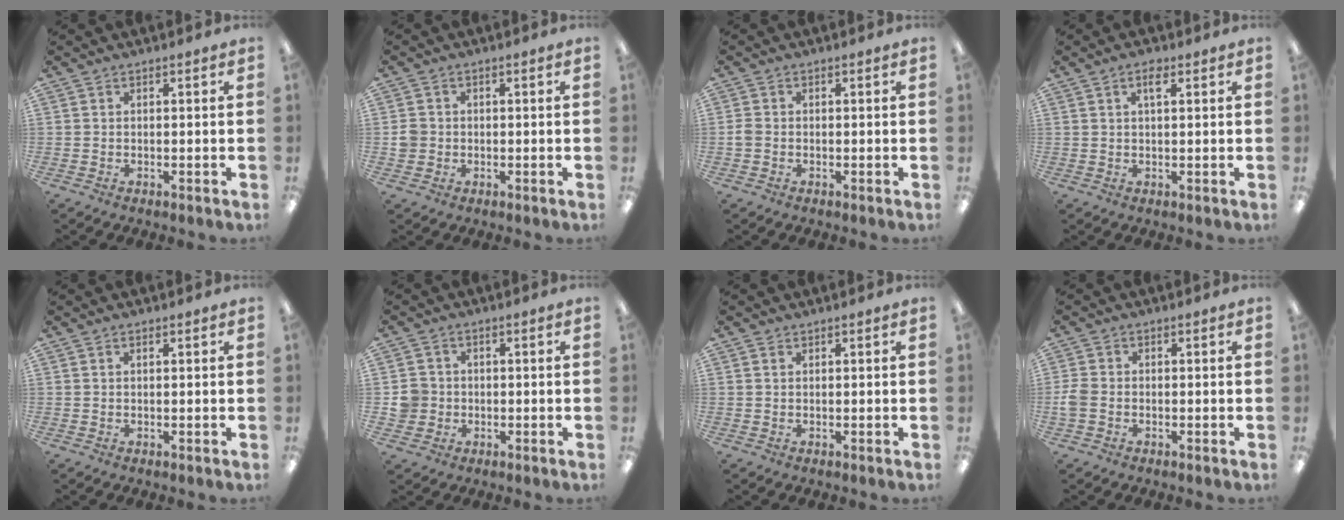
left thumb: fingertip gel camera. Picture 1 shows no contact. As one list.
[{"total": 2.6, "force": [-0.2, 2.5, 0.6], "torque": [-0.004, 0.001, -0.008]}, {"total": 1.7, "force": [-0.5, 1.3, 0.9], "torque": [-0.023, 0.000, -0.011]}, {"total": 2.9, "force": [1.5, 1.1, 2.2], "torque": [-0.040, 0.002, 0.024]}, {"total": 0.7, "force": [0.4, 0.3, 0.4], "torque": [-0.001, -0.001, 0.006]}, {"total": 4.9, "force": [-0.3, 4.8, 1.1], "torque": [-0.020, 0.012, -0.004]}, {"total": 0.8, "force": [0.4, 0.6, 0.5], "torque": [-0.010, 0.004, 0.007]}, {"total": 3.3, "force": [-0.8, 2.3, 2.1], "torque": [-0.041, 0.006, -0.015]}]